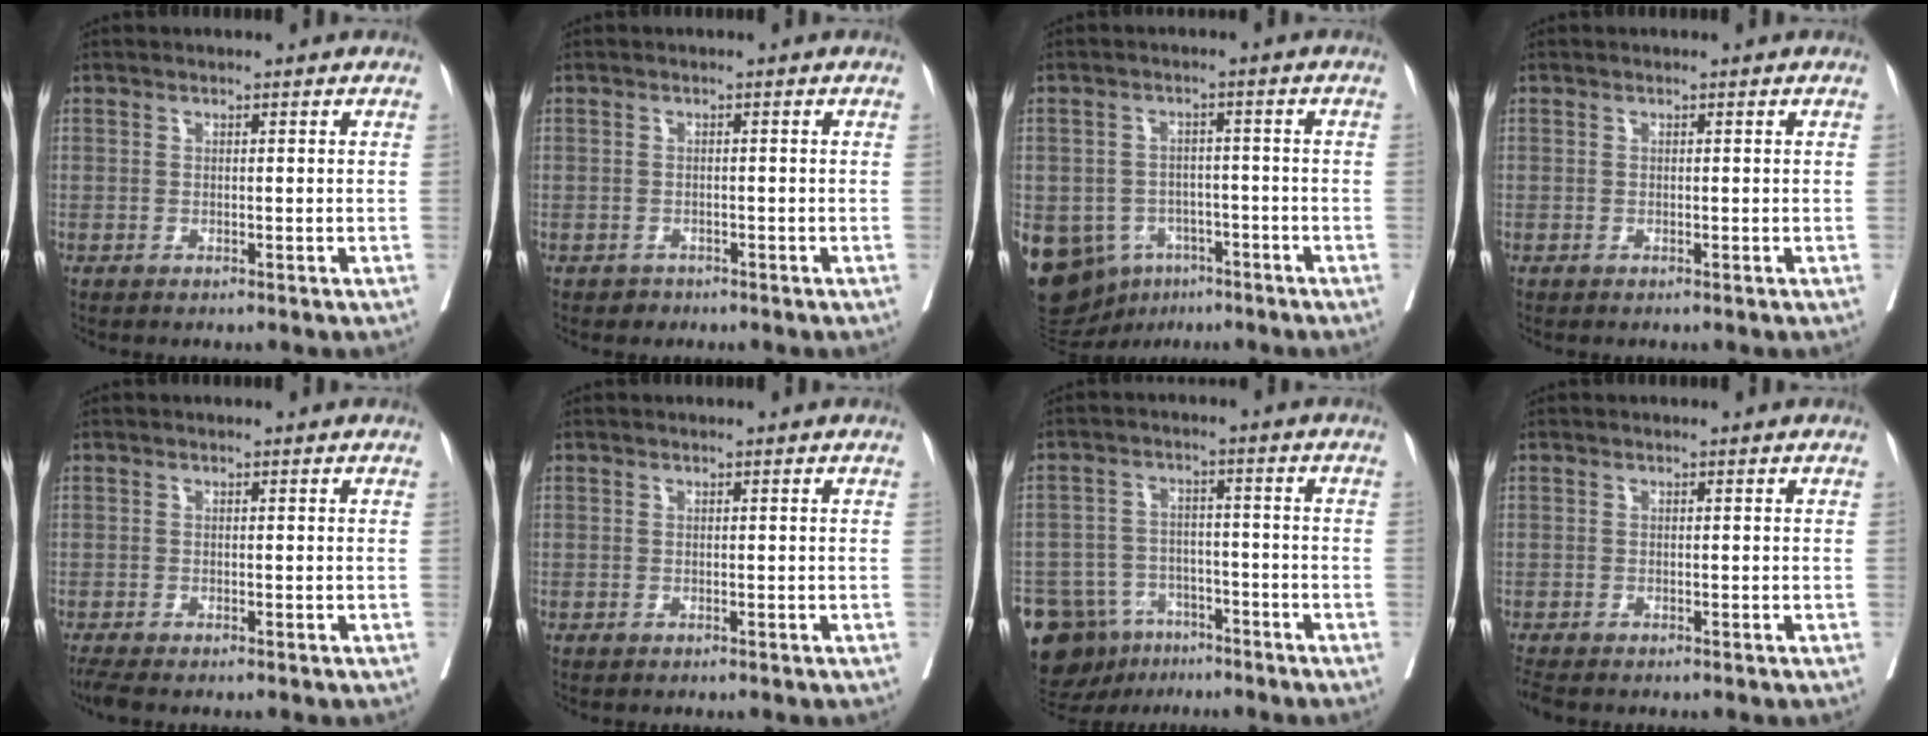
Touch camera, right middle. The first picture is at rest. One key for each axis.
{"total": 1.1, "fx": -0.8, "fy": 0.8, "fz": -0.1, "tx": 0.000, "ty": 0.003, "tz": -0.014}
{"total": 16.5, "fx": -7.9, "fy": 12.6, "fz": 7.0, "tx": -0.177, "ty": 0.007, "tz": -0.106}
{"total": 0.0}
{"total": 2.2, "fx": -1.9, "fy": 0.1, "fz": 1.1, "tx": -0.023, "ty": -0.010, "tz": -0.037}
{"total": 0.0}
{"total": 13.7, "fx": -8.9, "fy": 9.2, "fz": 4.8, "tx": -0.112, "ty": 0.015, "tz": -0.132}
{"total": 2.1, "fx": -1.9, "fy": 0.5, "fz": 0.8, "tx": -0.018, "ty": -0.009, "tz": -0.034}